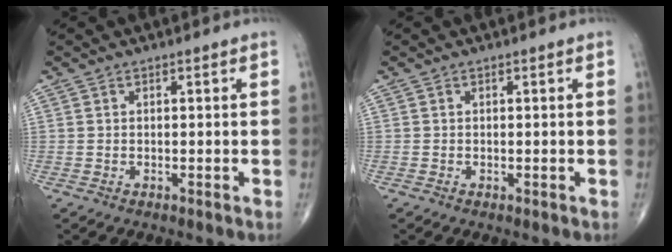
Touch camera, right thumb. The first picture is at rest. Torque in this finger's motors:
{"motor_torque": [-0.04, 1.05, -0.03, 0.08, -0.01]}